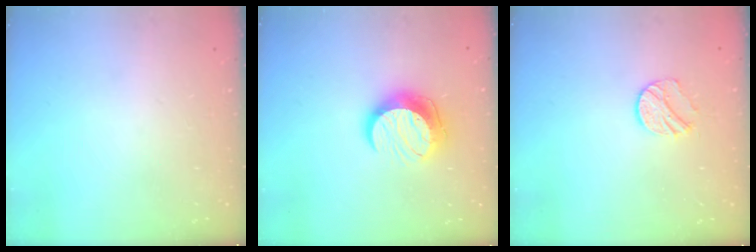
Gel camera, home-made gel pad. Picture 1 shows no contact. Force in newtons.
{"total": 13.2, "press": 13.2, "slide": 0.8}
{"total": 8.6, "press": 8.6, "slide": 0.1}